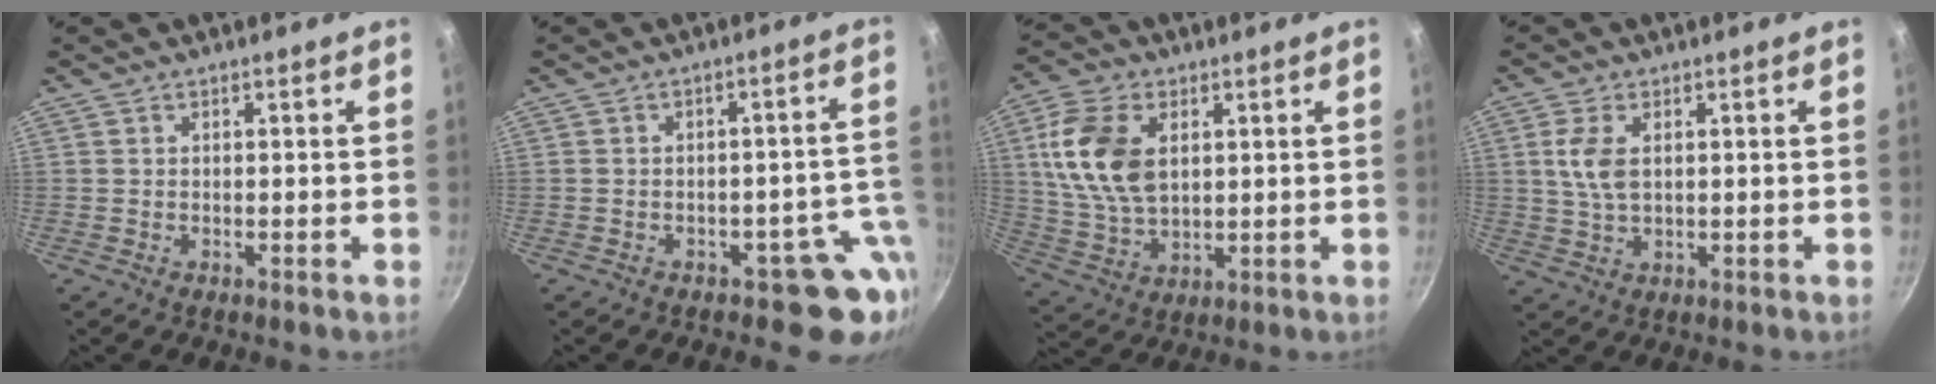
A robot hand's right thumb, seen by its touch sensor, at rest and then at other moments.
{"total": 8.3, "force": [-3.7, 5.7, 4.7], "torque": [0.028, 0.044, -0.035]}
{"total": 14.3, "force": [3.4, 8.9, 10.6], "torque": [-0.194, -0.008, 0.072]}
{"total": 5.7, "force": [1.3, 3.1, 4.6], "torque": [-0.095, -0.002, 0.026]}